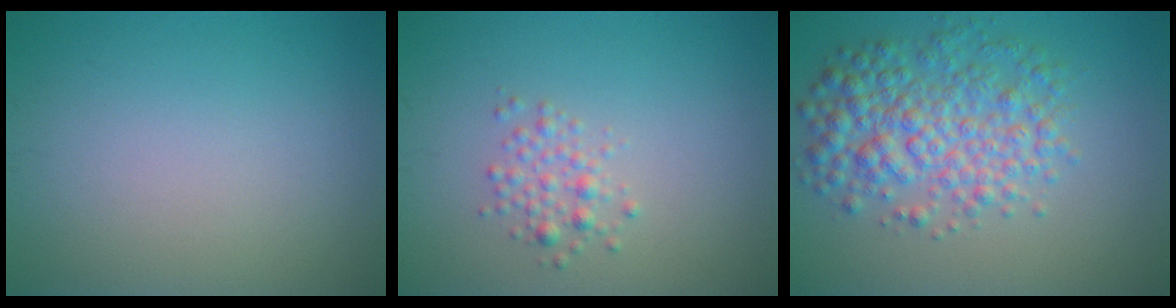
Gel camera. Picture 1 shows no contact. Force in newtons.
{"total": 1.7, "press": 1.7, "slide": 0.1}
{"total": 5.9, "press": 5.9, "slide": 0.1}